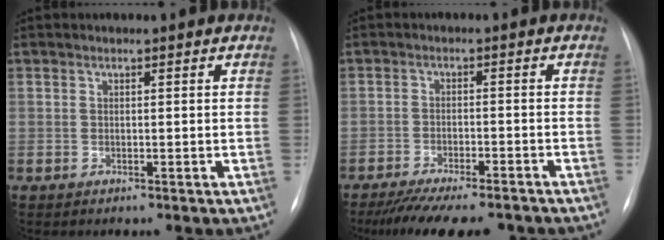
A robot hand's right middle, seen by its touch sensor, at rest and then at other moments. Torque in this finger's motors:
{"motor_torque": [0.34, -0.36, 0.18, 0.06]}